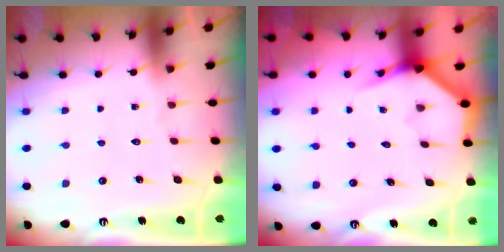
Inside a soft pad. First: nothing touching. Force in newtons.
{"total": 3.8, "press": 3.8, "slide": 0.2}